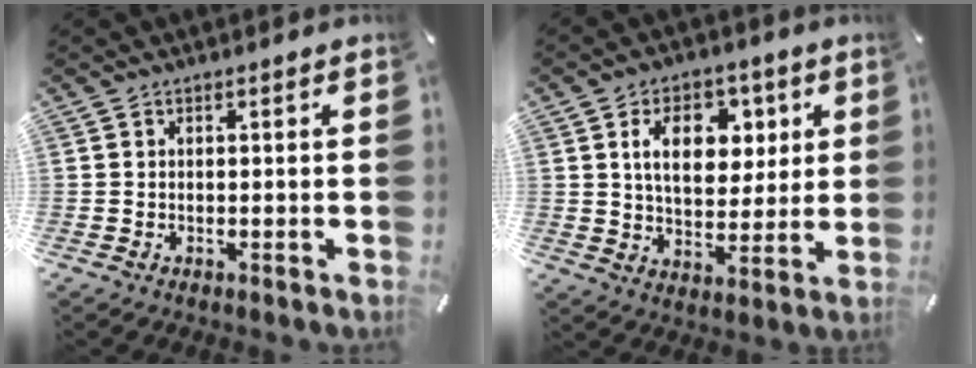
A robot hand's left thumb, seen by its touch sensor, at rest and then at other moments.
{"total": 12.4, "force": [4.2, 8.4, 8.1], "torque": [-0.117, -0.003, 0.071]}